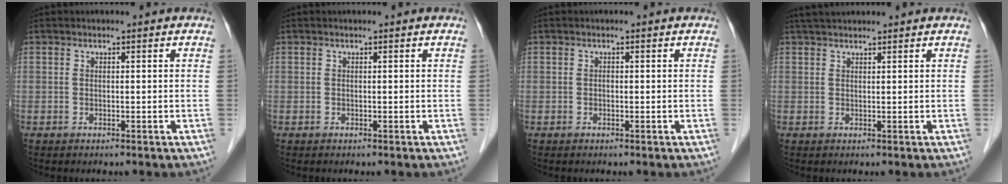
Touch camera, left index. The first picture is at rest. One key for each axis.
{"total": 0.0}
{"total": 0.0}
{"total": 4.0, "fx": 3.6, "fy": 0.5, "fz": 1.6, "tx": -0.023, "ty": 0.035, "tz": 0.061}